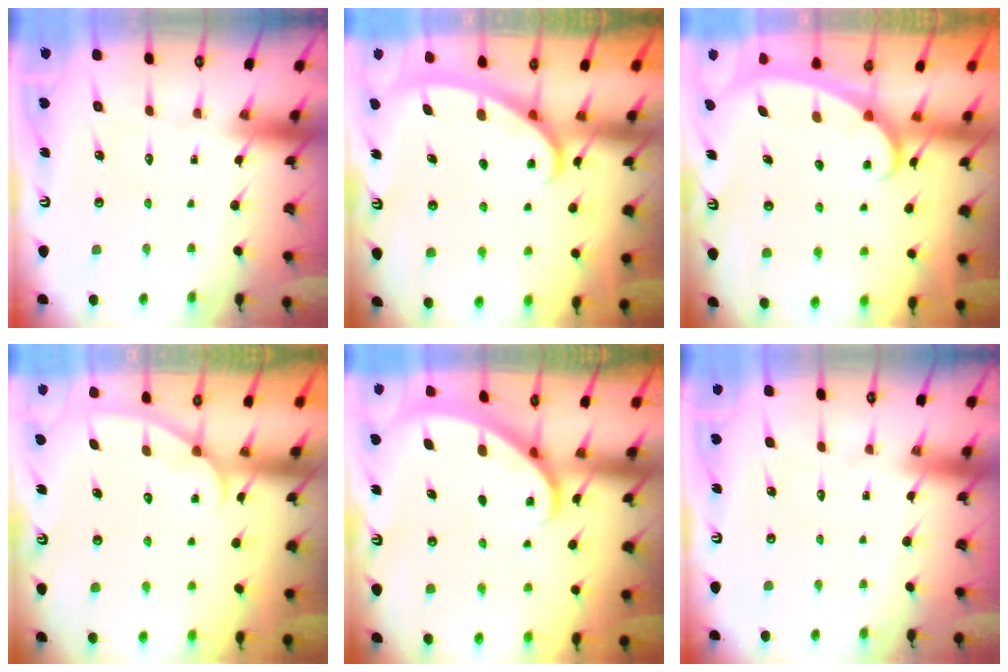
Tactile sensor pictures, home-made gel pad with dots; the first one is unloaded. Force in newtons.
{"total": 2.8, "press": 2.8, "slide": 0.4}
{"total": 2.3, "press": 2.3, "slide": 0.3}
{"total": 1.5, "press": 1.4, "slide": 0.2}
{"total": 2.1, "press": 2.1, "slide": 0.2}
{"total": 0.0}